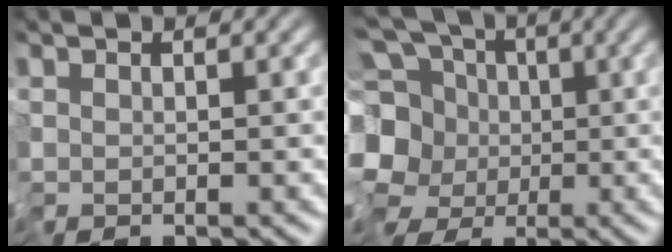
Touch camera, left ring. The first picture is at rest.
{"total": 11.4, "force": [-2.1, 9.0, 6.6], "torque": [-0.128, 0.004, -0.057]}